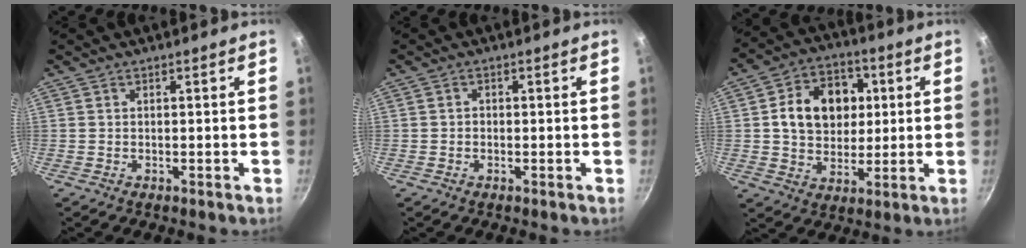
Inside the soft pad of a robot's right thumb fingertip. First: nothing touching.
{"total": 1.0, "force": [-0.2, 0.9, 0.4], "torque": [-0.006, 0.003, -0.005]}
{"total": 14.4, "force": [2.4, 11.4, 8.5], "torque": [-0.100, 0.011, 0.034]}